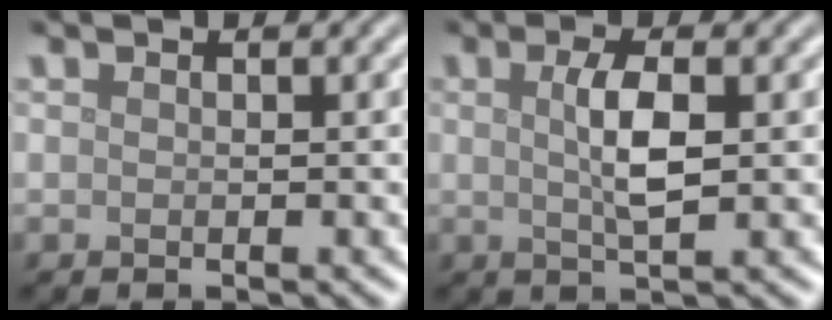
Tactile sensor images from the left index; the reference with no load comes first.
{"total": 3.2, "force": [0.5, 0.7, 3.1], "torque": [-0.063, 0.004, 0.008]}